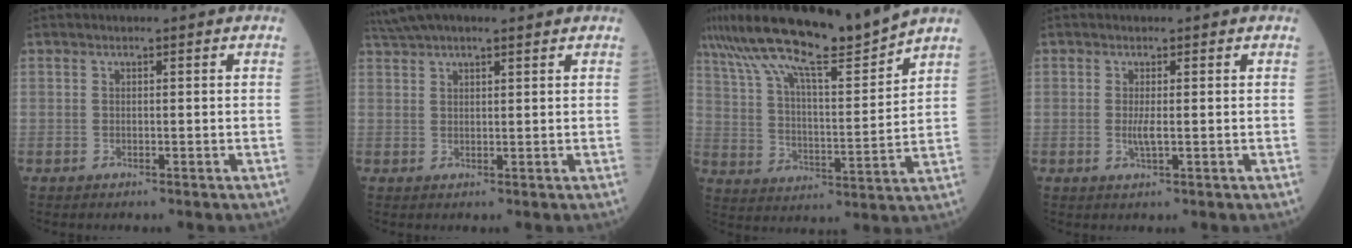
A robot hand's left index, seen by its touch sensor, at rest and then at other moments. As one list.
[{"total": 7.6, "force": [6.3, 1.3, 4.0], "torque": [-0.071, 0.046, 0.107]}, {"total": 15.5, "force": [13.3, -0.2, 7.9], "torque": [-0.143, 0.002, 0.230]}, {"total": 1.8, "force": [-0.2, 0.2, 1.8], "torque": [-0.042, -0.004, -0.001]}]